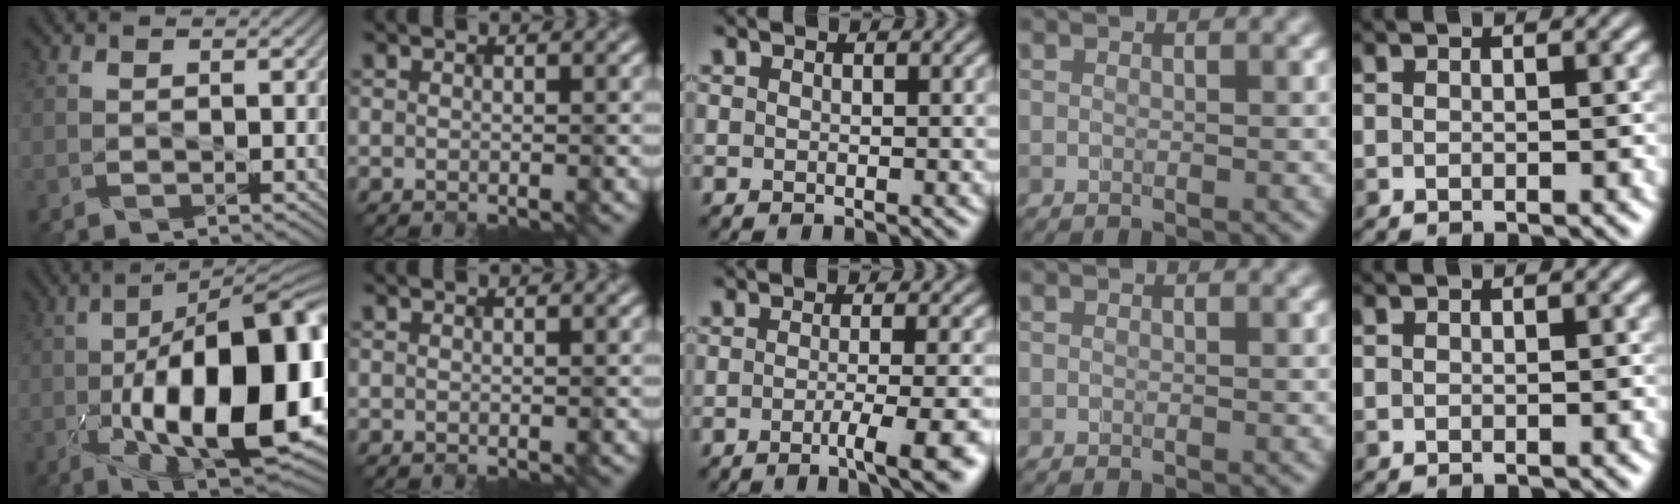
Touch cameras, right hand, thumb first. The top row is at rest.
{"thumb": {"total": 20.0, "force": [-3.6, 8.3, 17.9], "torque": [-0.285, -0.012, -0.061]}, "middle": {"total": 6.2, "force": [-2.4, 1.4, 5.6], "torque": [-0.069, -0.004, -0.035]}}